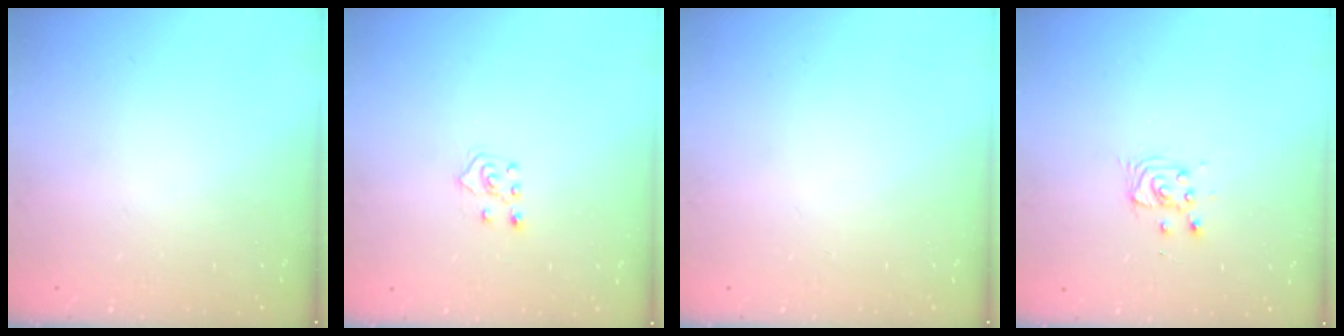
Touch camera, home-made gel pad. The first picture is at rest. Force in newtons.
{"total": 5.0, "press": 4.9, "slide": 0.8}
{"total": 0.0}
{"total": 4.0, "press": 4.0, "slide": 0.4}